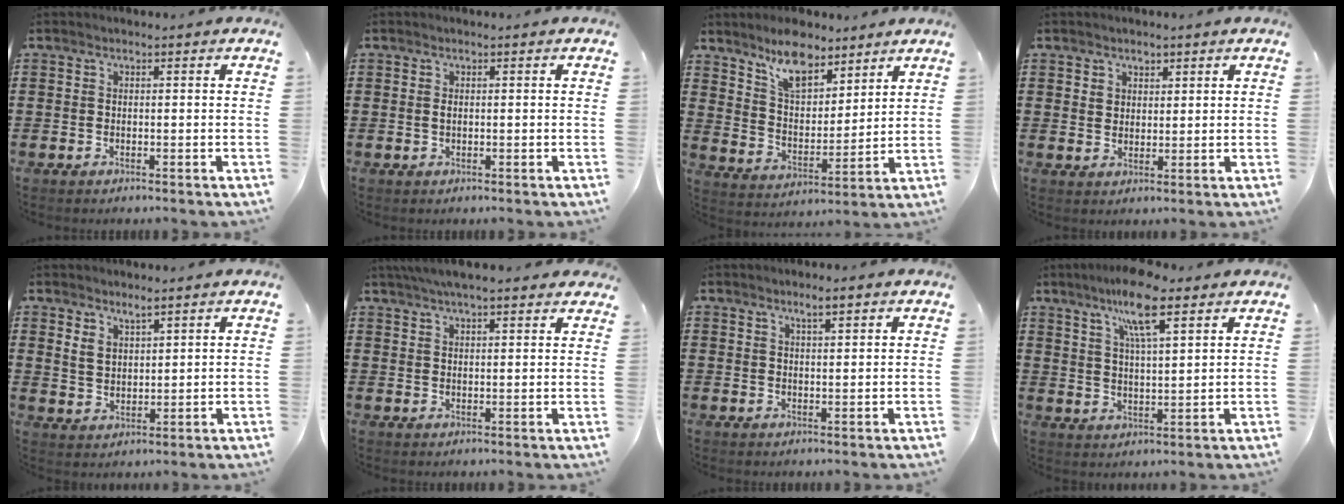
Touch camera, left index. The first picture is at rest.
{"total": 0.8, "force": [0.0, 0.4, 0.7], "torque": [-0.016, 0.002, 0.000]}
{"total": 8.4, "force": [7.1, 2.9, 3.5], "torque": [-0.079, -0.018, 0.130]}
{"total": 2.6, "force": [1.7, 1.9, 0.1], "torque": [-0.001, 0.005, 0.030]}
{"total": 3.4, "force": [2.8, 1.5, 1.3], "torque": [-0.032, 0.001, 0.052]}
{"total": 5.1, "force": [4.4, 0.6, 2.4], "torque": [-0.057, -0.001, 0.082]}
{"total": 2.6, "force": [1.8, 0.3, 1.8], "torque": [-0.038, 0.003, 0.031]}
{"total": 9.6, "force": [6.3, 1.7, 7.1], "torque": [-0.136, -0.004, 0.106]}